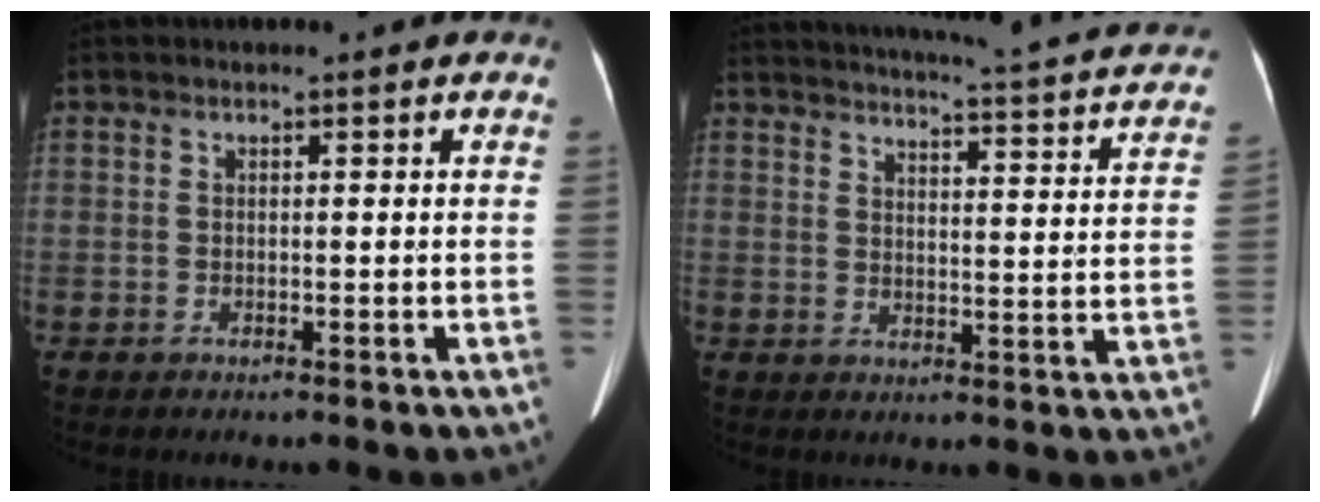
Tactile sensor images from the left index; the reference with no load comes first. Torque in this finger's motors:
{"motor_torque": [0.93, -1.21, 0.13, 0.06]}